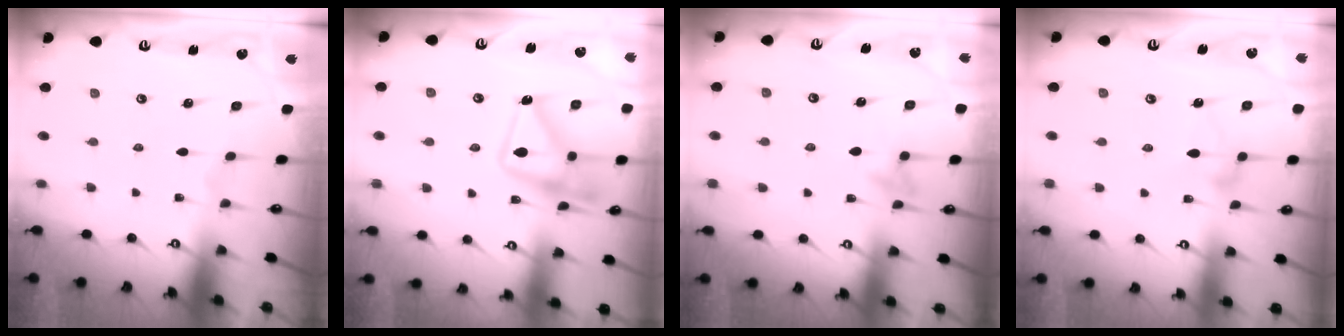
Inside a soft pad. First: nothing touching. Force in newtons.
{"total": 16.6, "press": 16.5, "slide": 1.1}
{"total": 6.8, "press": 6.7, "slide": 0.9}
{"total": 8.1, "press": 8.1, "slide": 0.5}